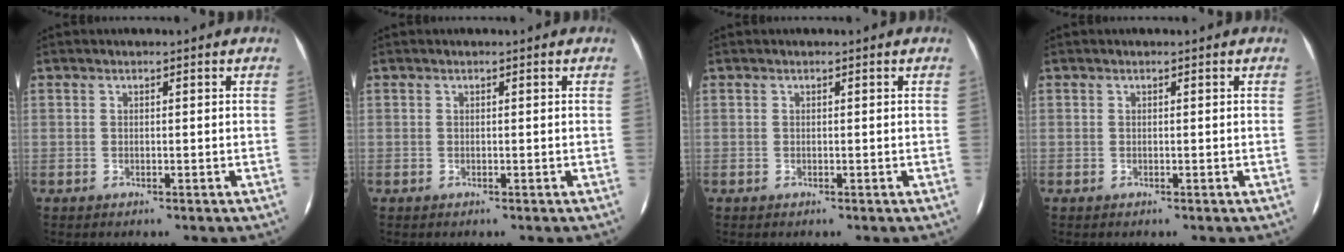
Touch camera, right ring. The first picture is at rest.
{"total": 0.0}
{"total": 0.0}
{"total": 0.0}